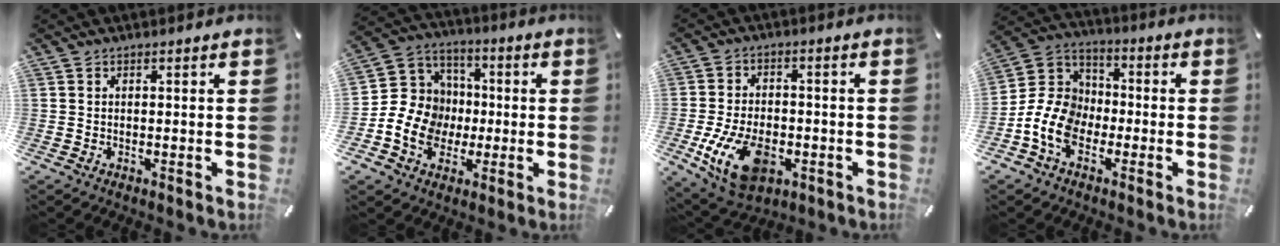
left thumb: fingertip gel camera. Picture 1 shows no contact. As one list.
[{"total": 13.3, "force": [-3.5, 12.1, 4.3], "torque": [-0.093, 0.025, -0.056]}, {"total": 14.1, "force": [-4.4, 8.8, 10.1], "torque": [-0.196, 0.003, -0.077]}, {"total": 12.0, "force": [-5.1, 9.4, 5.5], "torque": [-0.135, 0.033, -0.092]}]